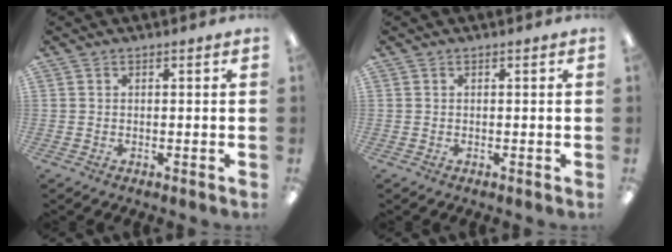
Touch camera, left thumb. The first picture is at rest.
{"total": 0.0}